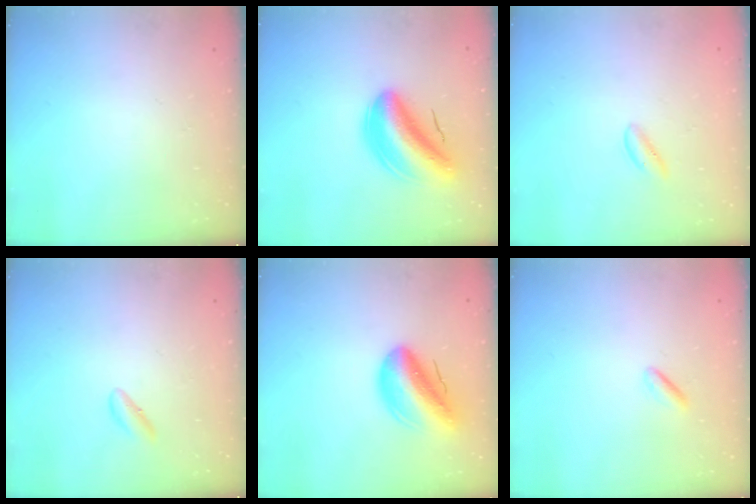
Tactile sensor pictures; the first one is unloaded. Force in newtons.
{"total": 8.9, "press": 8.3, "slide": 3.2}
{"total": 0.5, "press": 0.4, "slide": 0.4}
{"total": 2.1, "press": 2.0, "slide": 0.7}
{"total": 14.7, "press": 14.0, "slide": 4.5}
{"total": 0.6, "press": 0.0, "slide": 0.6}